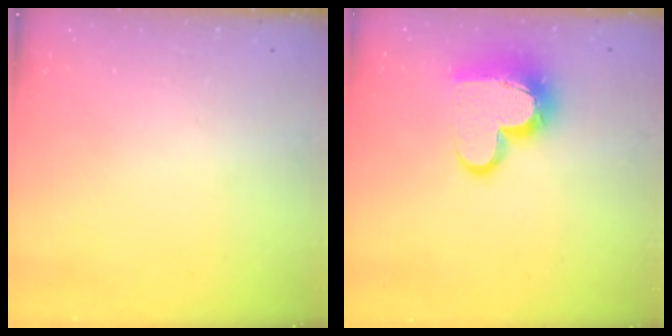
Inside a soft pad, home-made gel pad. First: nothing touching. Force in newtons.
{"total": 14.7, "press": 14.6, "slide": 1.2}